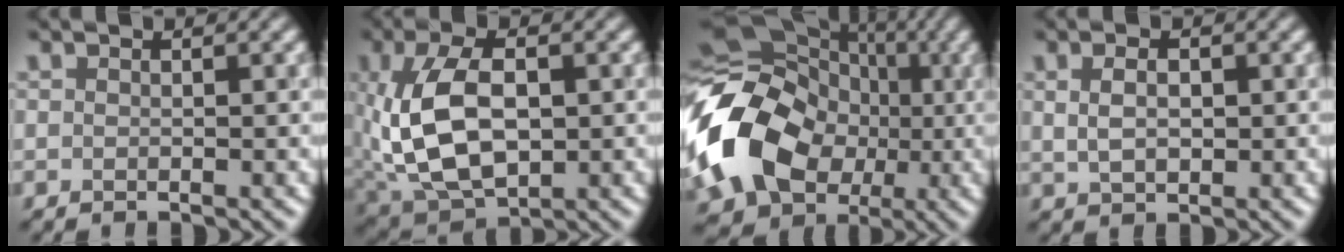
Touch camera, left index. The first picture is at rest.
{"total": 9.3, "force": [0.0, 5.5, 7.5], "torque": [-0.163, 0.000, 0.003]}
{"total": 15.2, "force": [-1.7, 12.2, 8.9], "torque": [-0.202, -0.007, -0.035]}
{"total": 2.9, "force": [0.8, 1.8, 2.2], "torque": [-0.036, 0.007, 0.015]}